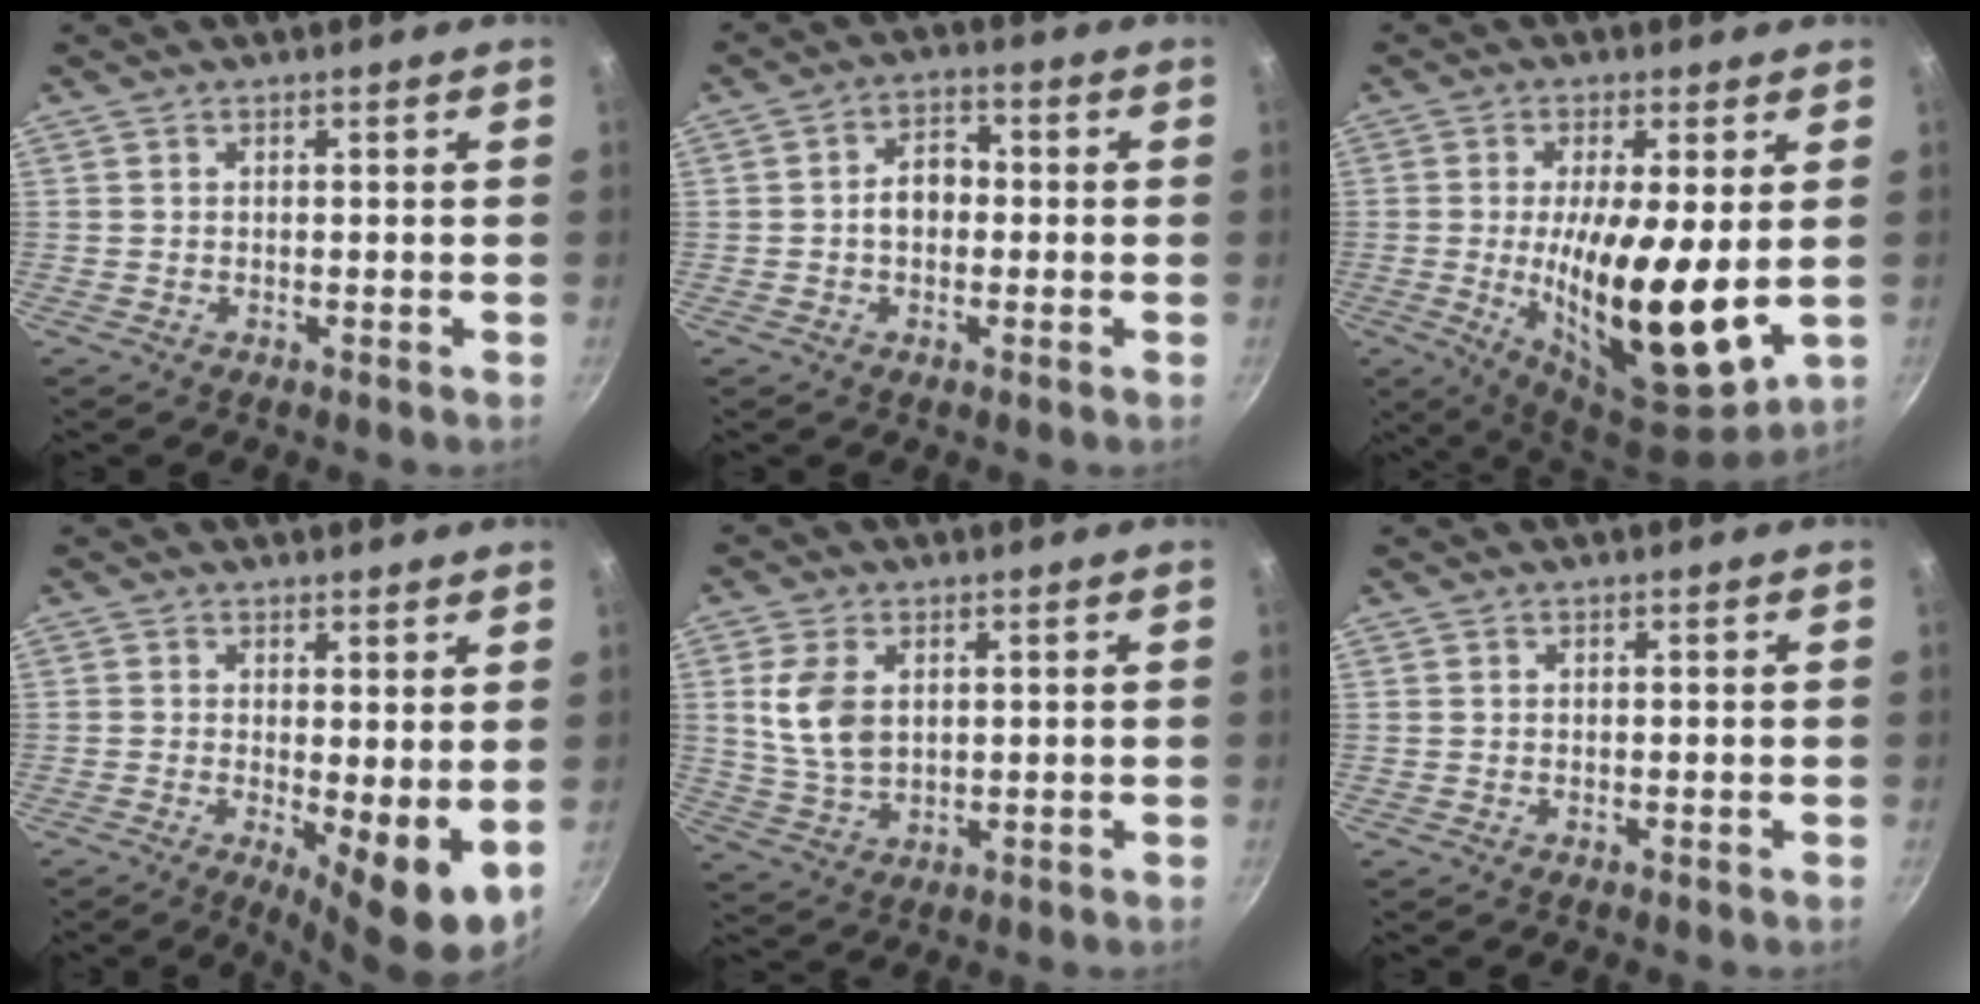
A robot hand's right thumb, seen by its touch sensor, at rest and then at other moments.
{"total": 5.4, "force": [-0.5, 4.0, 3.7], "torque": [-0.026, 0.020, -0.012]}
{"total": 17.1, "force": [-0.2, 5.4, 16.2], "torque": [-0.261, -0.026, 0.004]}
{"total": 7.3, "force": [0.1, 2.2, 6.9], "torque": [-0.093, -0.020, 0.006]}
{"total": 8.4, "force": [2.0, 5.3, 6.2], "torque": [-0.119, -0.013, 0.043]}
{"total": 0.0}